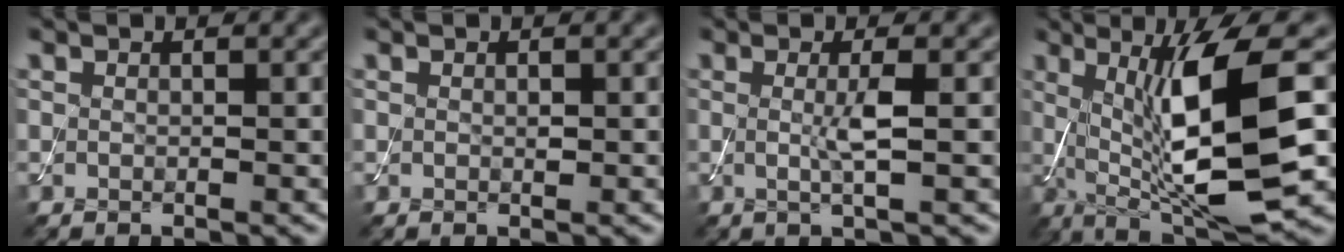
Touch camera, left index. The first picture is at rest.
{"total": 0.5, "force": [0.0, 0.3, 0.4], "torque": [-0.007, -0.001, 0.001]}
{"total": 2.2, "force": [0.0, 0.3, 2.2], "torque": [-0.047, -0.003, -0.002]}
{"total": 10.8, "force": [0.6, 2.5, 10.5], "torque": [-0.173, -0.004, 0.020]}